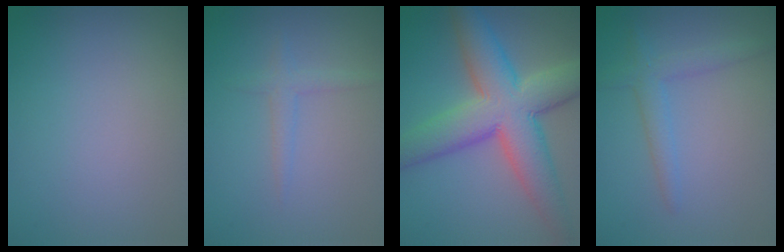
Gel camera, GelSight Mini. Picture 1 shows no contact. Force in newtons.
{"total": 1.4, "press": 1.4, "slide": 0.1}
{"total": 10.1, "press": 10.1, "slide": 0.3}
{"total": 1.3, "press": 1.3, "slide": 0.1}